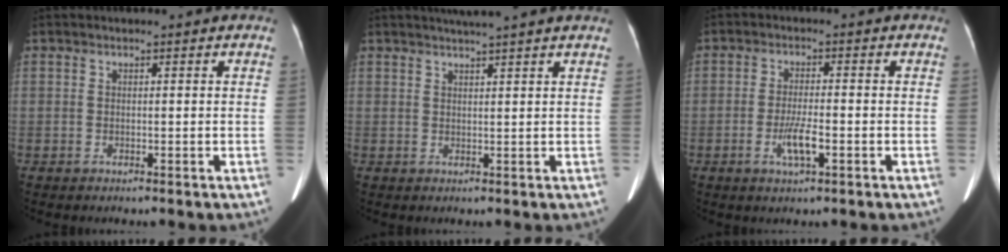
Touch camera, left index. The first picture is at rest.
{"total": 4.8, "force": [4.1, -1.1, 2.3], "torque": [-0.031, 0.015, 0.055]}
{"total": 4.2, "force": [-1.7, 0.6, 3.8], "torque": [-0.078, -0.005, -0.031]}